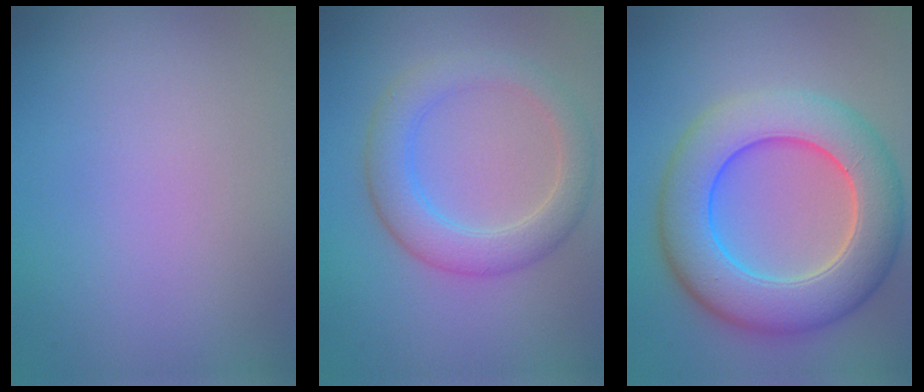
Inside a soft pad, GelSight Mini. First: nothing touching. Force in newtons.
{"total": 4.5, "press": 4.5, "slide": 0.6}
{"total": 9.8, "press": 9.8, "slide": 0.1}